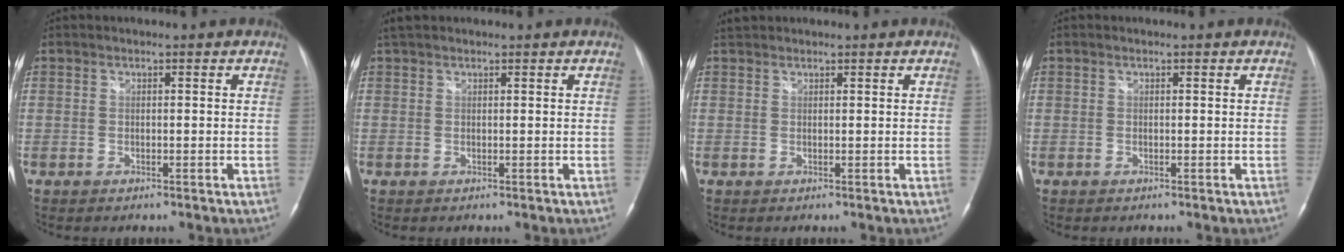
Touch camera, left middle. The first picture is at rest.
{"total": 2.2, "force": [1.9, 0.9, 0.8], "torque": [-0.019, 0.021, 0.034]}
{"total": 1.6, "force": [1.5, 0.6, 0.1], "torque": [-0.007, 0.015, 0.028]}
{"total": 0.0}